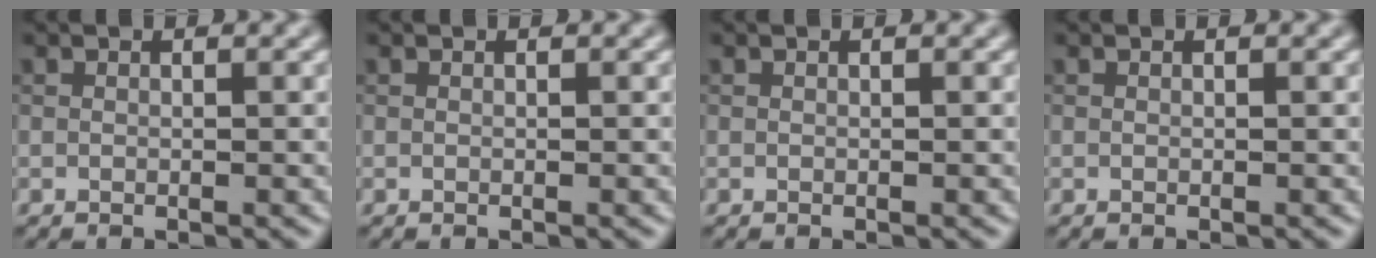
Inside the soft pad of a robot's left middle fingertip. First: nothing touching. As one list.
[{"total": 0.0}, {"total": 0.0}, {"total": 0.0}]